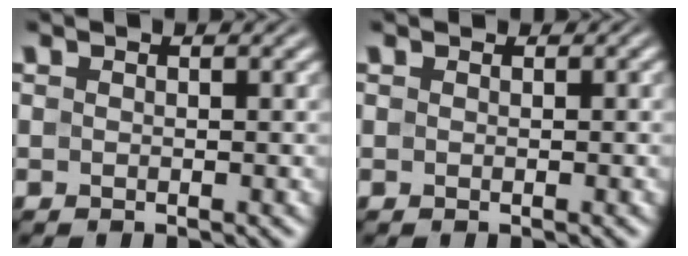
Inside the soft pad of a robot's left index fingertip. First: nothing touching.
{"total": 1.1, "force": [0.9, 0.5, 0.3], "torque": [-0.009, -0.001, 0.006]}